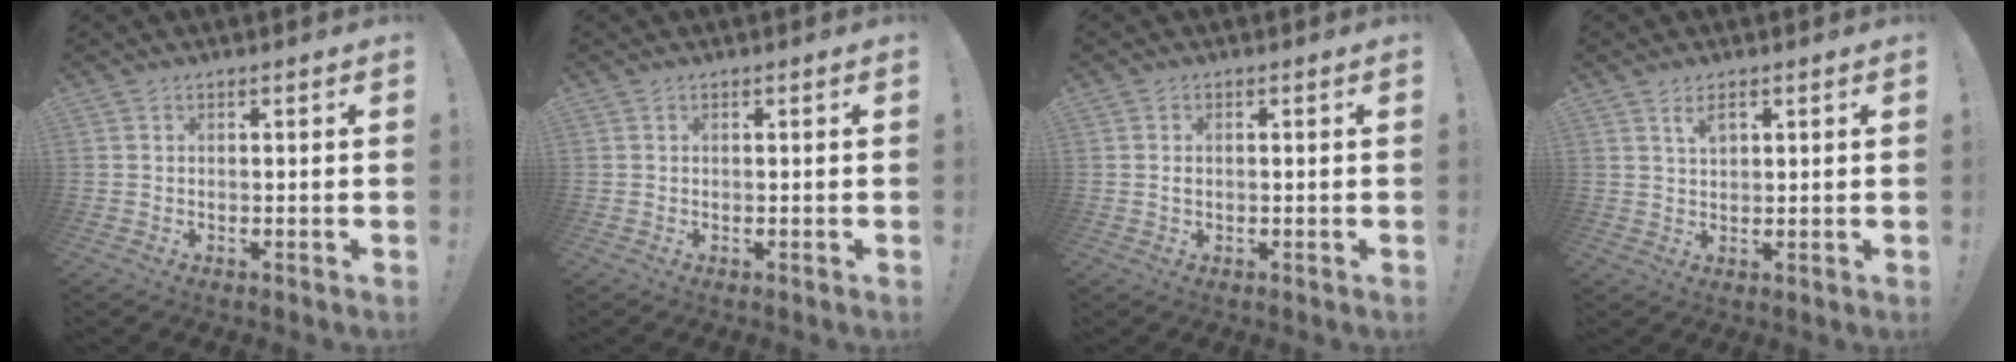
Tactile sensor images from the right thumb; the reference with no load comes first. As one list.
[{"total": 0.0}, {"total": 0.9, "force": [0.2, 0.7, 0.6], "torque": [-0.013, 0.005, 0.004]}, {"total": 3.6, "force": [2.1, 1.4, 2.5], "torque": [-0.037, -0.005, 0.035]}]